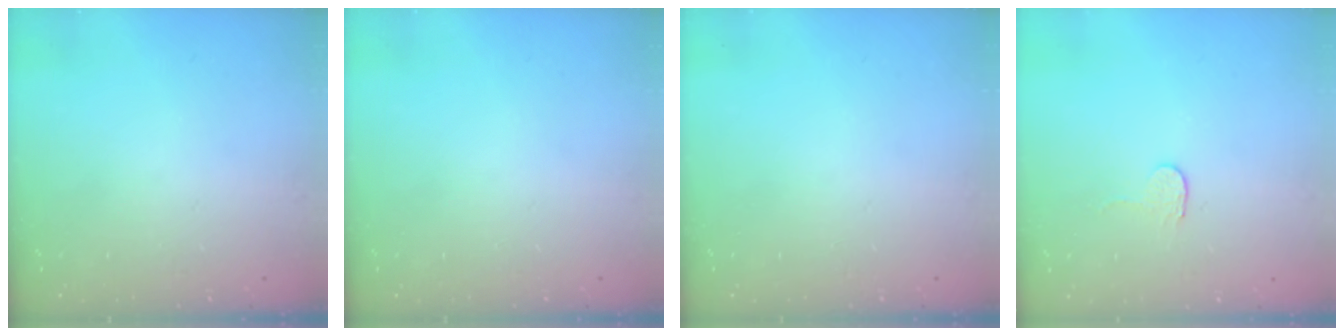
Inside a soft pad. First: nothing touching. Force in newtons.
{"total": 0.0}
{"total": 0.0}
{"total": 2.7, "press": 2.7, "slide": 0.2}